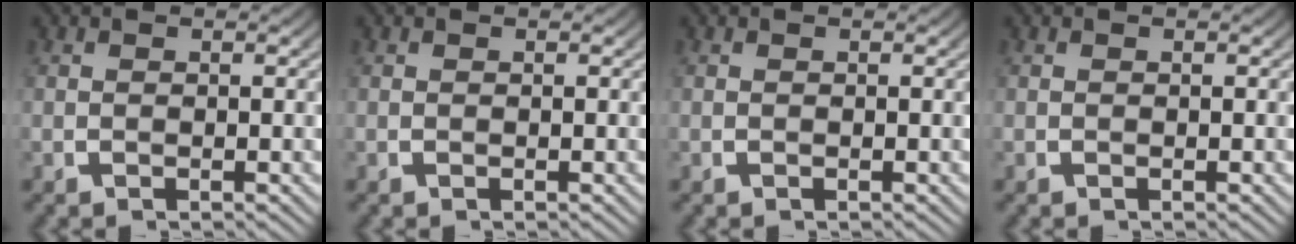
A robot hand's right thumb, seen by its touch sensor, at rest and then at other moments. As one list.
[{"total": 0.0}, {"total": 0.0}, {"total": 0.0}]